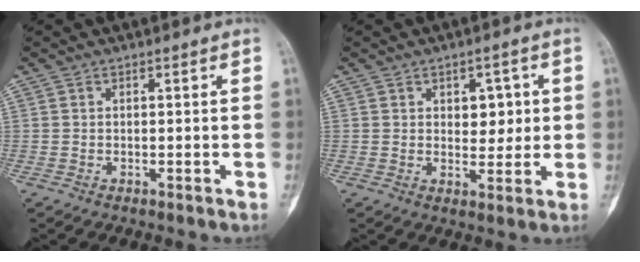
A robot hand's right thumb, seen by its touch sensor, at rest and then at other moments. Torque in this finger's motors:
{"motor_torque": [-0.25, 0.34, 0.26, -0.17, 0.02]}